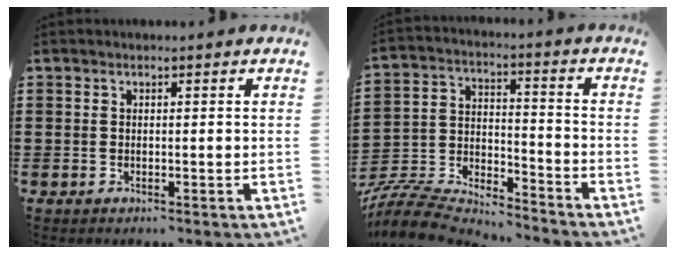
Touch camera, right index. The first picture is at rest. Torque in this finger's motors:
{"motor_torque": [-1.89, 0.25, -1.05, -0.21]}